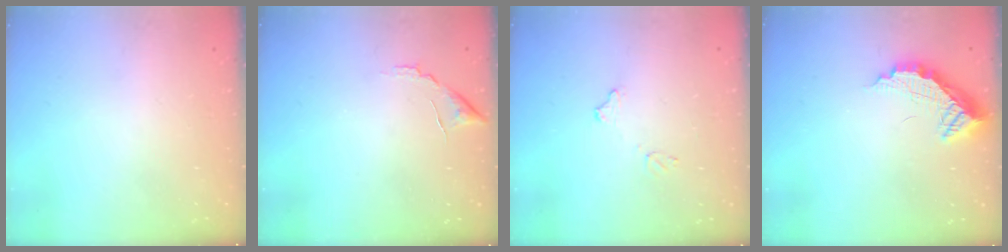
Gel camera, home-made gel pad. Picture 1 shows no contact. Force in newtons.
{"total": 7.7, "press": 7.7, "slide": 0.3}
{"total": 7.8, "press": 7.8, "slide": 0.4}
{"total": 11.3, "press": 11.3, "slide": 1.1}